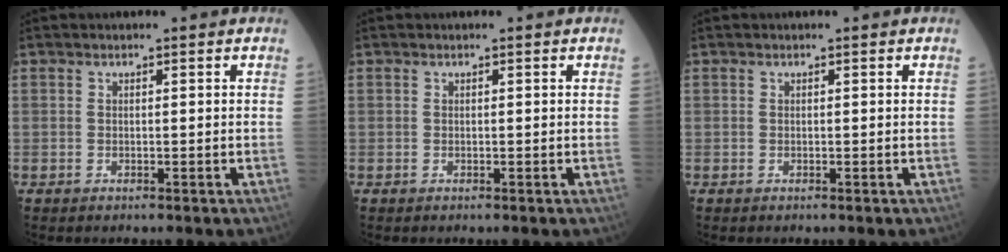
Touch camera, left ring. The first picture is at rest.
{"total": 0.0}
{"total": 0.0}